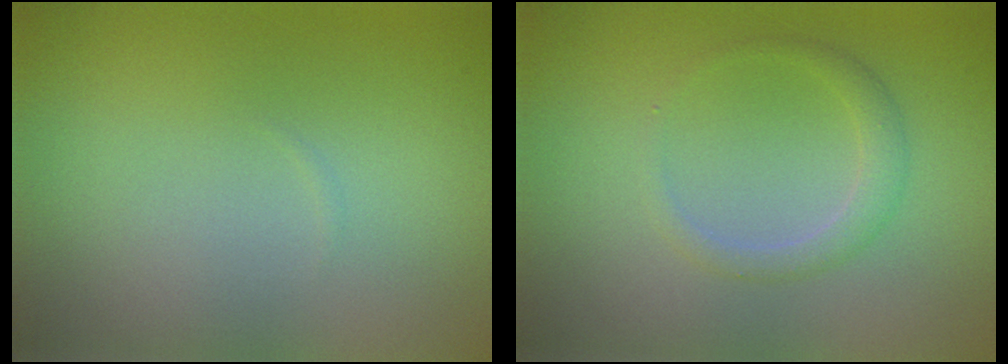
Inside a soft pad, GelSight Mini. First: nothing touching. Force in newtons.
{"total": 1.6, "press": 1.6, "slide": 0.1}